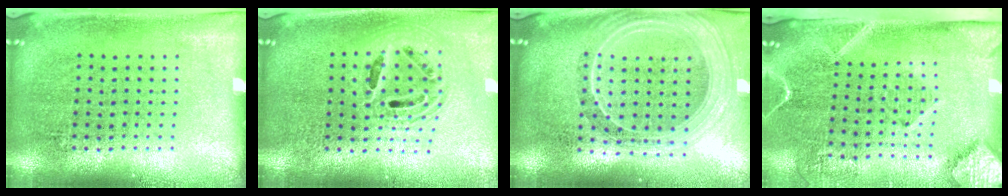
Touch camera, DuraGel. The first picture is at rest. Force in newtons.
{"total": 1.7, "press": 1.5, "slide": 1.0}
{"total": 2.3, "press": 1.9, "slide": 1.3}
{"total": 2.9, "press": 2.1, "slide": 1.9}